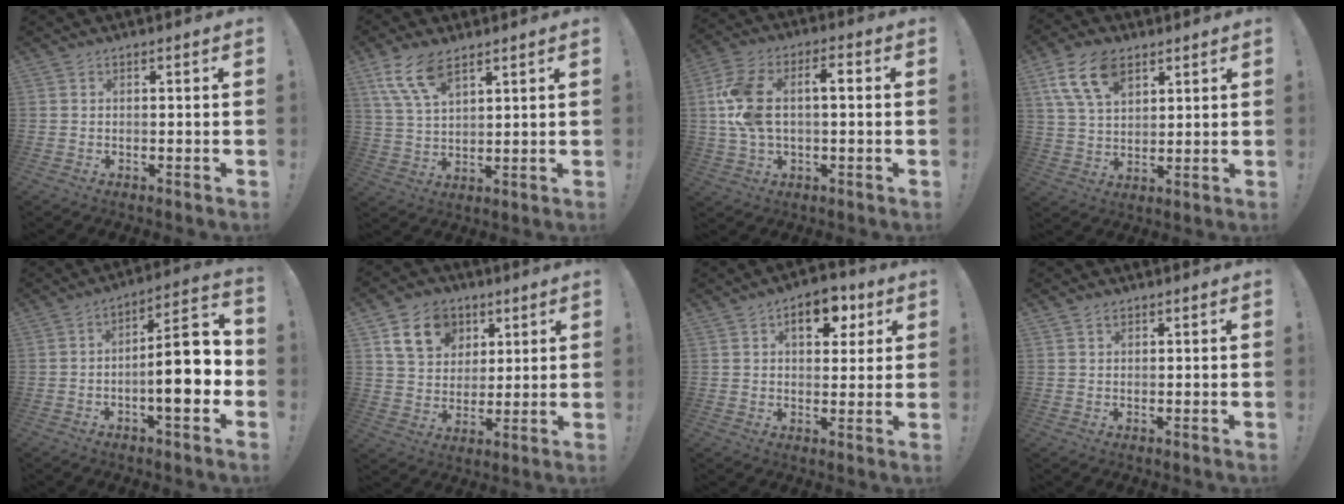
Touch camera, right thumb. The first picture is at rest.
{"total": 10.6, "force": [6.8, 4.5, 6.8], "torque": [-0.129, -0.022, 0.129]}
{"total": 12.6, "force": [1.0, 7.0, 10.4], "torque": [-0.197, 0.014, 0.017]}
{"total": 13.0, "force": [7.0, 7.7, 7.9], "torque": [-0.152, -0.015, 0.134]}
{"total": 14.9, "force": [-2.5, 3.9, 14.1], "torque": [-0.200, 0.009, -0.044]}
{"total": 14.0, "force": [6.6, 10.8, 6.1], "torque": [-0.096, -0.021, 0.131]}
{"total": 9.1, "force": [3.8, 5.5, 6.2], "torque": [-0.067, -0.007, 0.060]}
{"total": 1.4, "force": [0.9, 0.9, 0.4], "torque": [-0.004, -0.001, 0.017]}